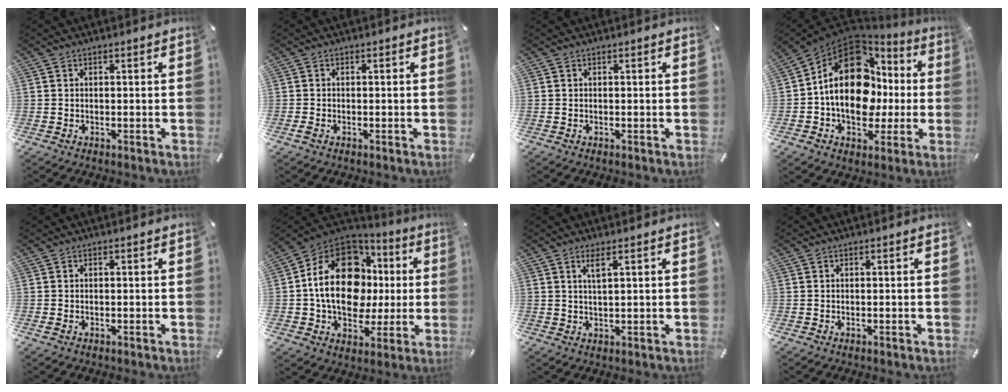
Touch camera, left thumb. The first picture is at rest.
{"total": 0.9, "force": [-0.5, 0.4, 0.7], "torque": [-0.013, -0.001, -0.008]}
{"total": 0.0}
{"total": 19.3, "force": [1.4, 13.9, 13.3], "torque": [-0.229, -0.004, 0.026]}
{"total": 0.5, "force": [-0.1, 0.2, 0.5], "torque": [-0.008, 0.000, -0.002]}
{"total": 20.7, "force": [1.7, 15.7, 13.4], "torque": [-0.244, -0.004, 0.028]}
{"total": 3.2, "force": [1.7, 0.4, 2.6], "torque": [-0.057, 0.002, 0.028]}
{"total": 0.0}